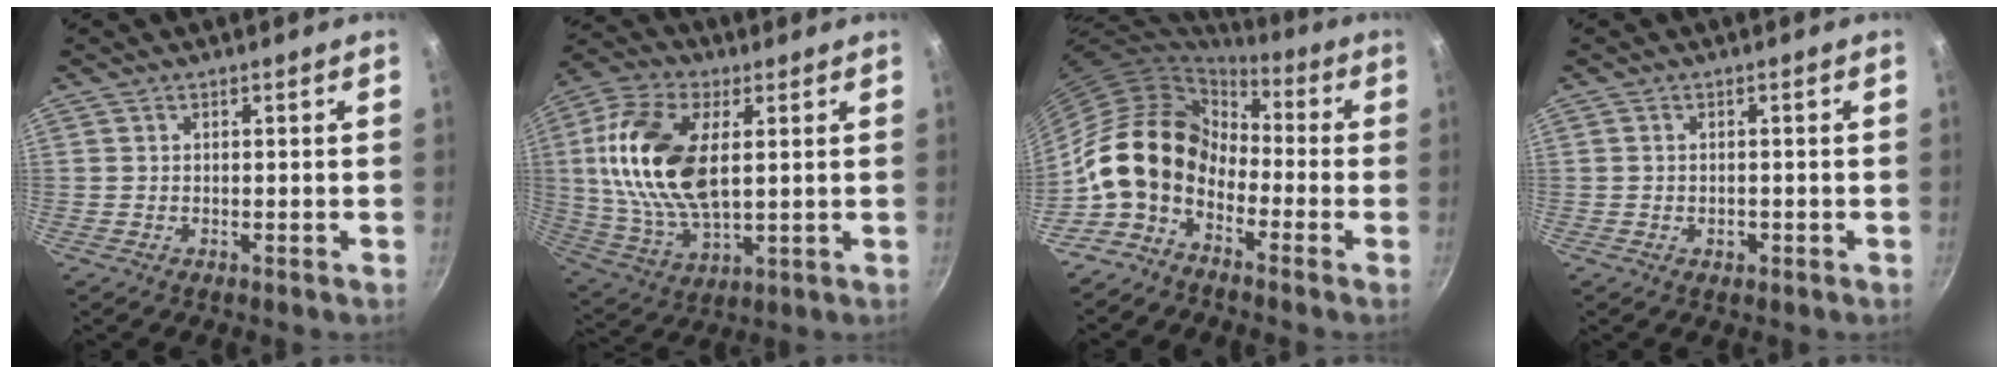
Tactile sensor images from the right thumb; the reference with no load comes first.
{"total": 19.4, "force": [3.4, 10.4, 16.1], "torque": [-0.312, -0.001, 0.063]}
{"total": 12.5, "force": [-3.3, 9.1, 8.0], "torque": [-0.110, 0.034, -0.079]}
{"total": 1.4, "force": [-0.5, 1.0, 0.9], "torque": [-0.011, 0.002, -0.007]}